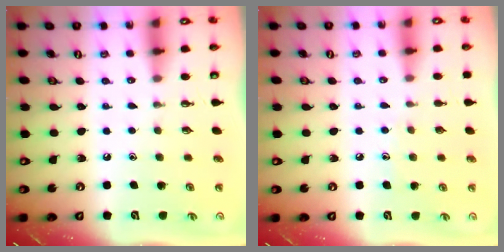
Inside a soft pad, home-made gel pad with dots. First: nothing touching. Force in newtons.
{"total": 4.7, "press": 4.7, "slide": 0.4}